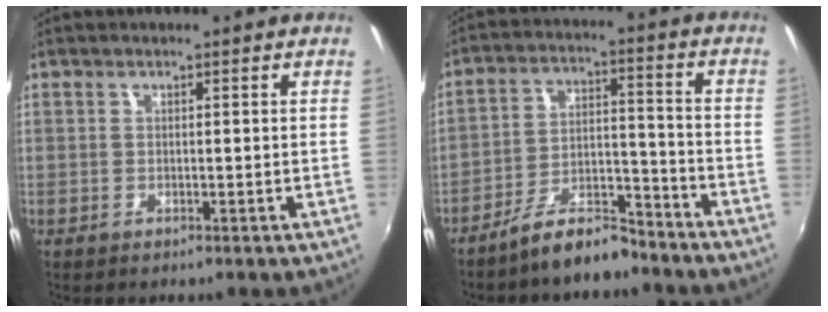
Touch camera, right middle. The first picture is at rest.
{"total": 9.1, "force": [-7.8, 2.7, 3.8], "torque": [-0.077, 0.030, -0.127]}